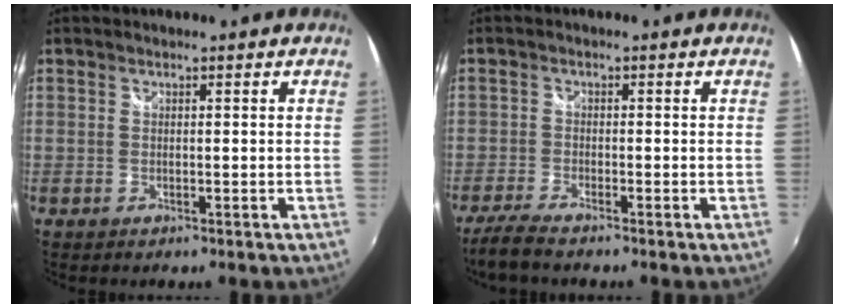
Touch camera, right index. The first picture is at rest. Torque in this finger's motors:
{"motor_torque": [0.37, -0.28, 0.13, 0.02]}